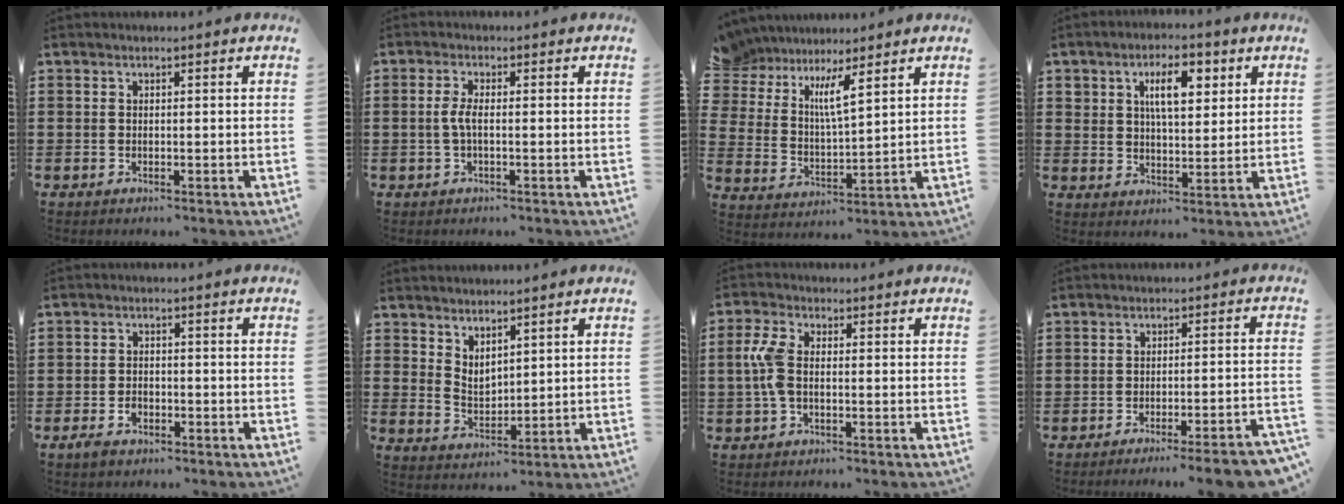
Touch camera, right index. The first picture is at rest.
{"total": 2.8, "force": [-0.4, 0.6, 2.7], "torque": [-0.065, -0.005, -0.012]}
{"total": 6.5, "force": [5.4, 1.9, 3.1], "torque": [-0.082, -0.019, 0.099]}
{"total": 7.4, "force": [3.2, 3.5, 5.7], "torque": [-0.100, 0.004, 0.051]}
{"total": 2.1, "force": [-1.2, 1.4, 1.1], "torque": [-0.023, 0.002, -0.025]}
{"total": 3.1, "force": [2.8, 1.1, 0.6], "torque": [-0.022, -0.005, 0.053]}
{"total": 5.1, "force": [-0.3, 2.4, 4.5], "torque": [-0.120, -0.006, -0.015]}
{"total": 4.4, "force": [-3.7, -0.4, 2.4], "torque": [-0.038, -0.015, -0.069]}